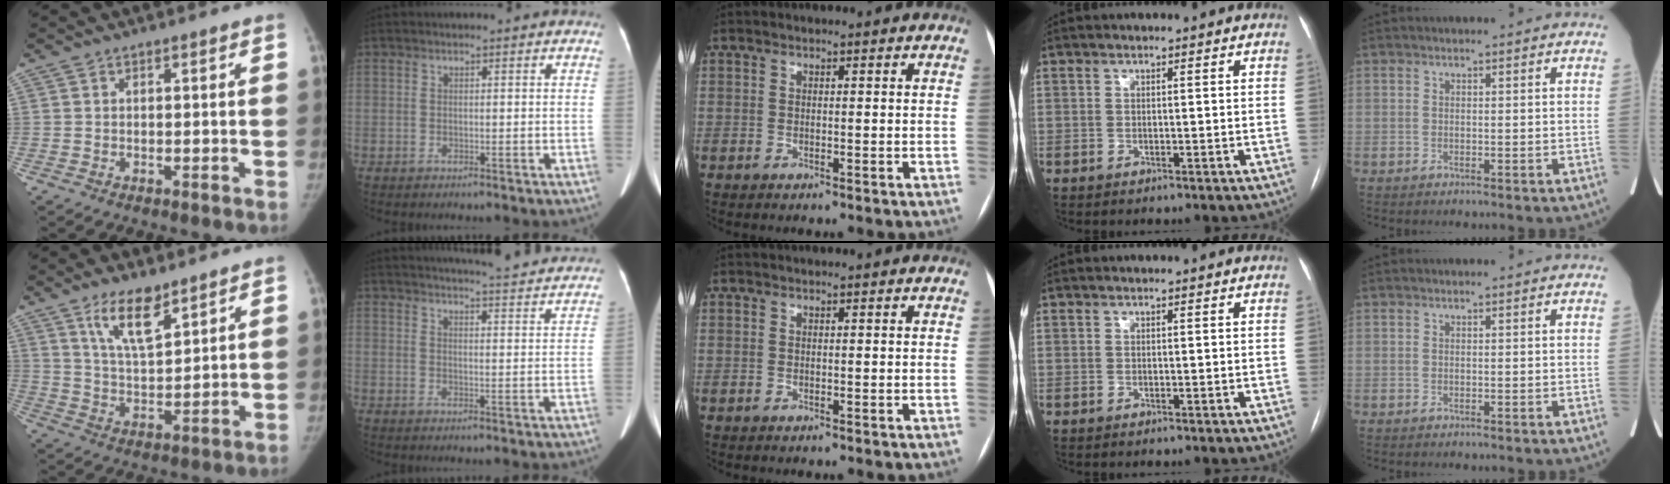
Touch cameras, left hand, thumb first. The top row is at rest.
{"thumb": {"total": 9.5, "force": [6.3, 3.2, 6.3], "torque": [-0.100, -0.042, 0.122]}, "index": {"total": 22.3, "force": [21.1, 1.6, 7.0], "torque": [-0.099, -0.031, 0.249]}}